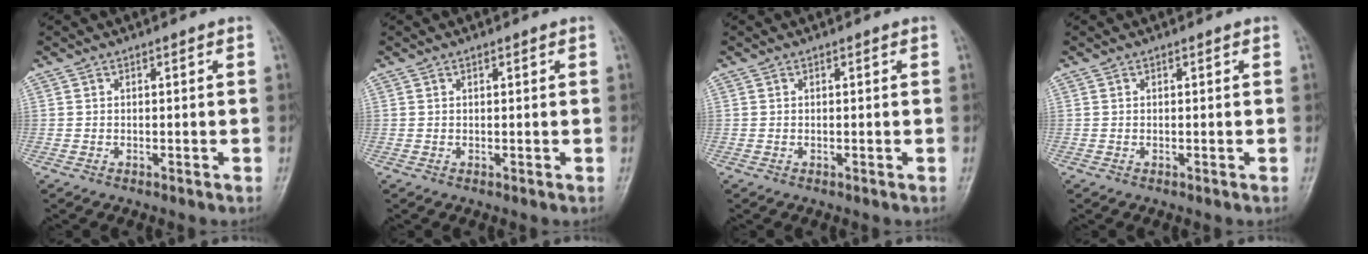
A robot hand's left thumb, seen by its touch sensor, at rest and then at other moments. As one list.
[{"total": 0.6, "force": [0.4, 0.2, 0.4], "torque": [-0.007, -0.001, 0.005]}, {"total": 0.0}, {"total": 0.0}]